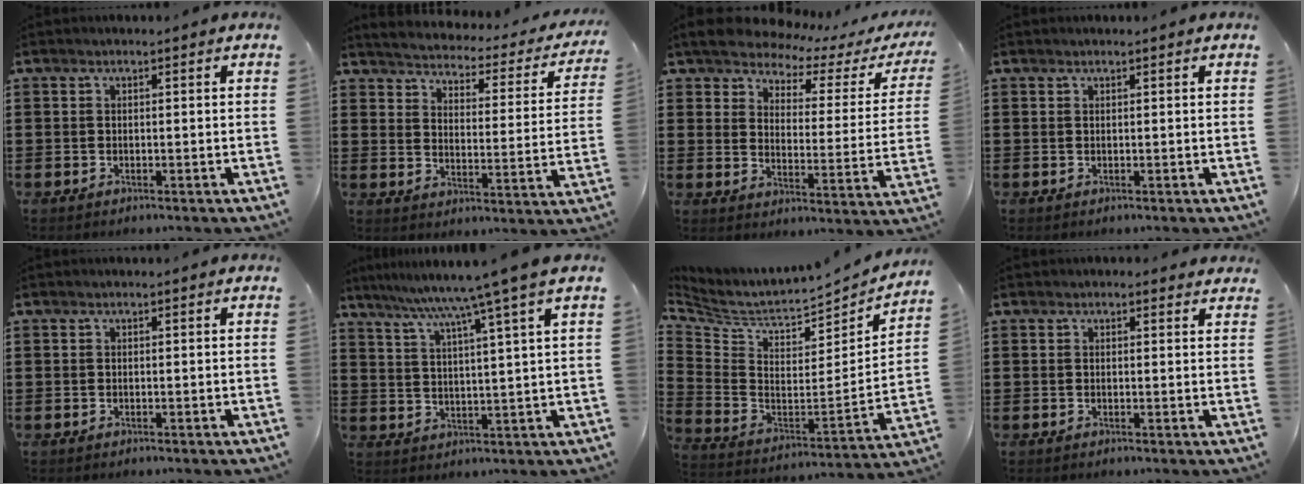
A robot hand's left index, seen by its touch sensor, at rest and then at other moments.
{"total": 2.6, "force": [2.5, -0.1, 0.2], "torque": [-0.026, -0.029, 0.033]}
{"total": 5.1, "force": [5.0, 0.9, 0.8], "torque": [-0.051, -0.036, 0.082]}
{"total": 0.0}
{"total": 0.0}
{"total": 7.7, "force": [5.9, -1.8, 4.6], "torque": [-0.111, -0.033, 0.091]}
{"total": 4.2, "force": [3.8, 1.0, 1.5], "torque": [-0.057, -0.045, 0.057]}
{"total": 1.2, "force": [1.1, 0.5, 0.3], "torque": [-0.007, 0.005, 0.021]}